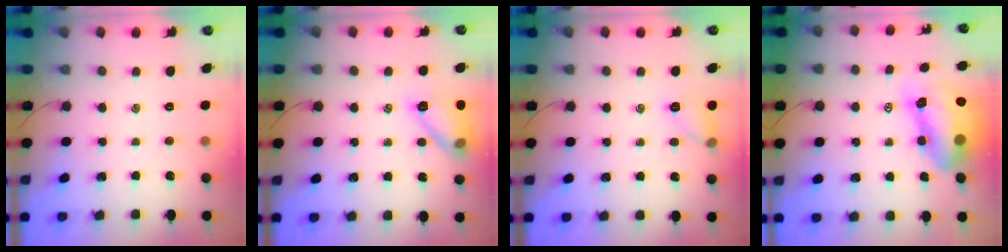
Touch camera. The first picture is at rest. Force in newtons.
{"total": 12.7, "press": 12.7, "slide": 0.5}
{"total": 7.8, "press": 7.7, "slide": 0.6}
{"total": 12.9, "press": 12.3, "slide": 4.0}